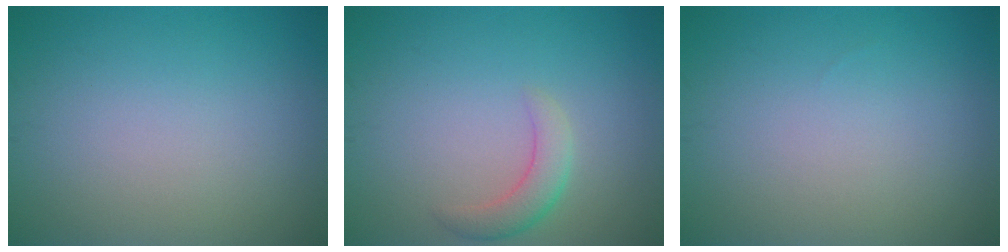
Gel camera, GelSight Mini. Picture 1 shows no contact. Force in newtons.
{"total": 2.4, "press": 2.4, "slide": 0.2}
{"total": 0.0}